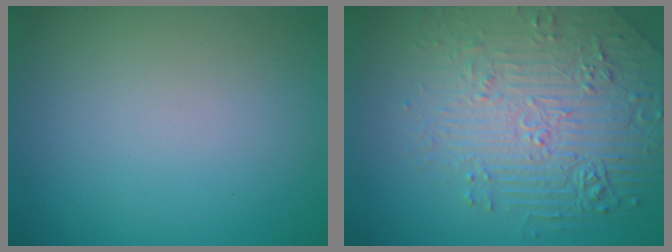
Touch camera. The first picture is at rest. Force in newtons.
{"total": 5.7, "press": 5.0, "slide": 2.8}